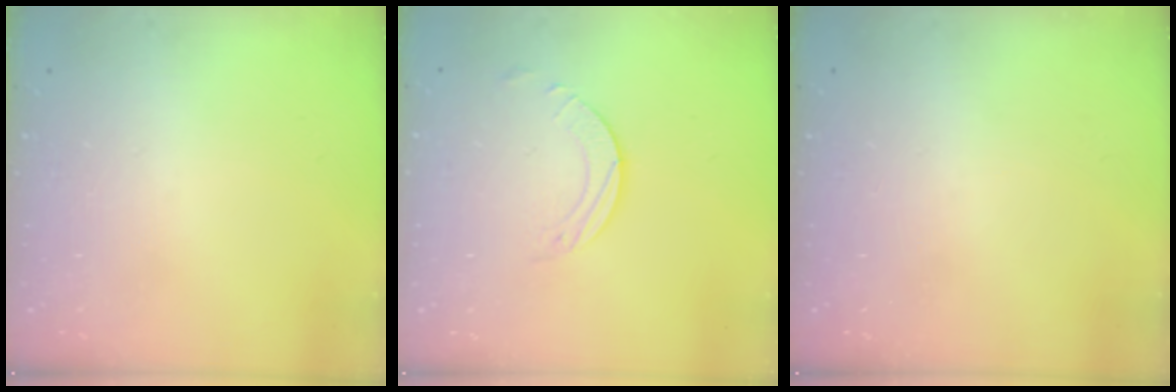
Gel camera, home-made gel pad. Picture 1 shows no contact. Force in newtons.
{"total": 1.9, "press": 1.9, "slide": 0.2}
{"total": 0.0}